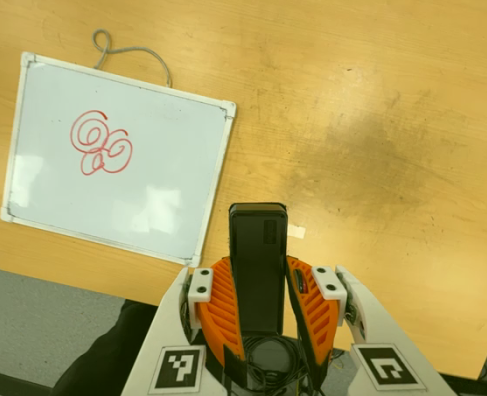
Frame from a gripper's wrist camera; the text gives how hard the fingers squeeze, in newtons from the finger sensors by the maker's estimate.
{"total": 4.8, "left": 3.3, "right": 6.2}